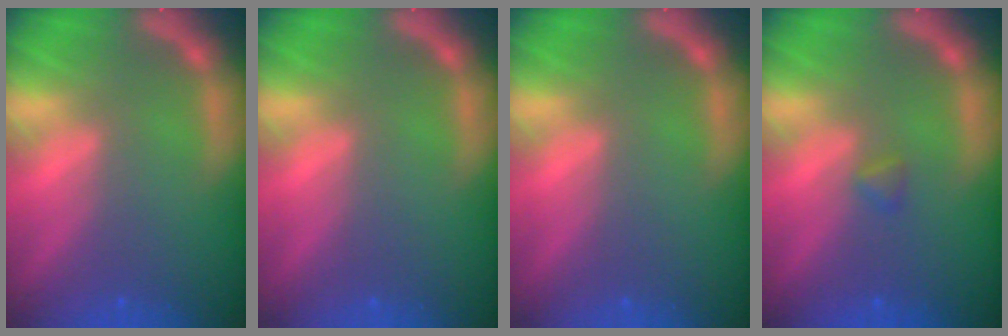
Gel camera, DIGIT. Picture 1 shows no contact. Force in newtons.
{"total": 0.0}
{"total": 0.0}
{"total": 0.9}